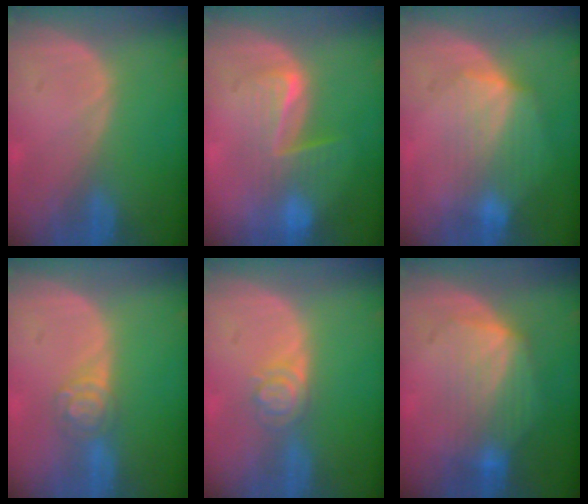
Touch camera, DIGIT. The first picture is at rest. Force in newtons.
{"total": 6.5, "press": 6.4, "slide": 1.3}
{"total": 7.2, "press": 6.7, "slide": 2.6}
{"total": 4.1, "press": 3.9, "slide": 1.2}
{"total": 3.9, "press": 3.6, "slide": 1.6}
{"total": 7.4, "press": 7.3, "slide": 1.4}